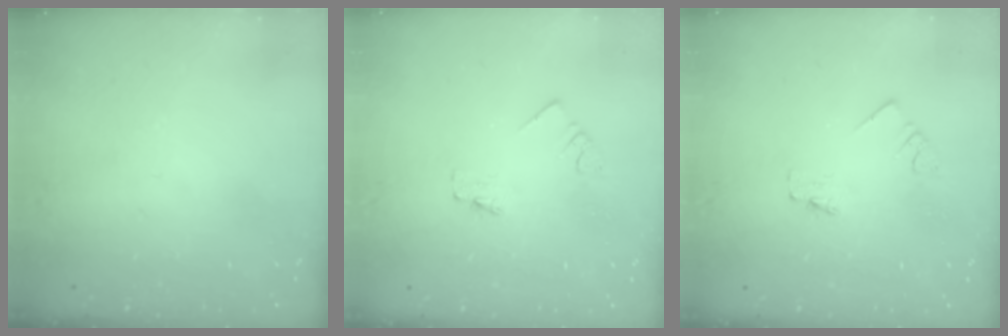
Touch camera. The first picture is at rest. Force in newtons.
{"total": 0.0}
{"total": 0.0}